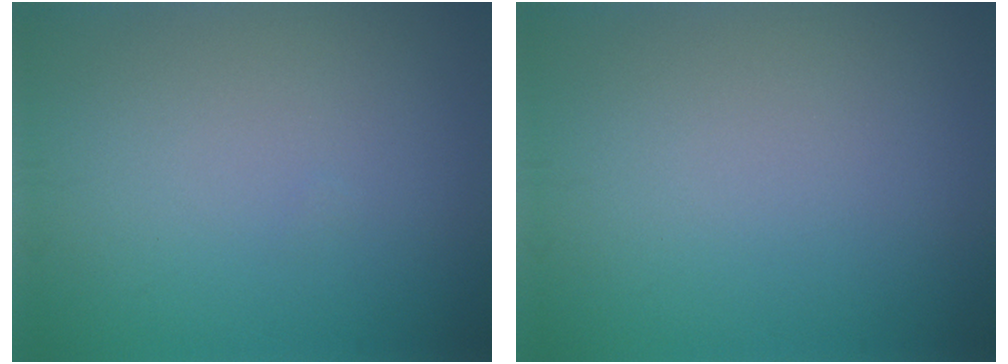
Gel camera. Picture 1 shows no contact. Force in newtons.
{"total": 0.0}